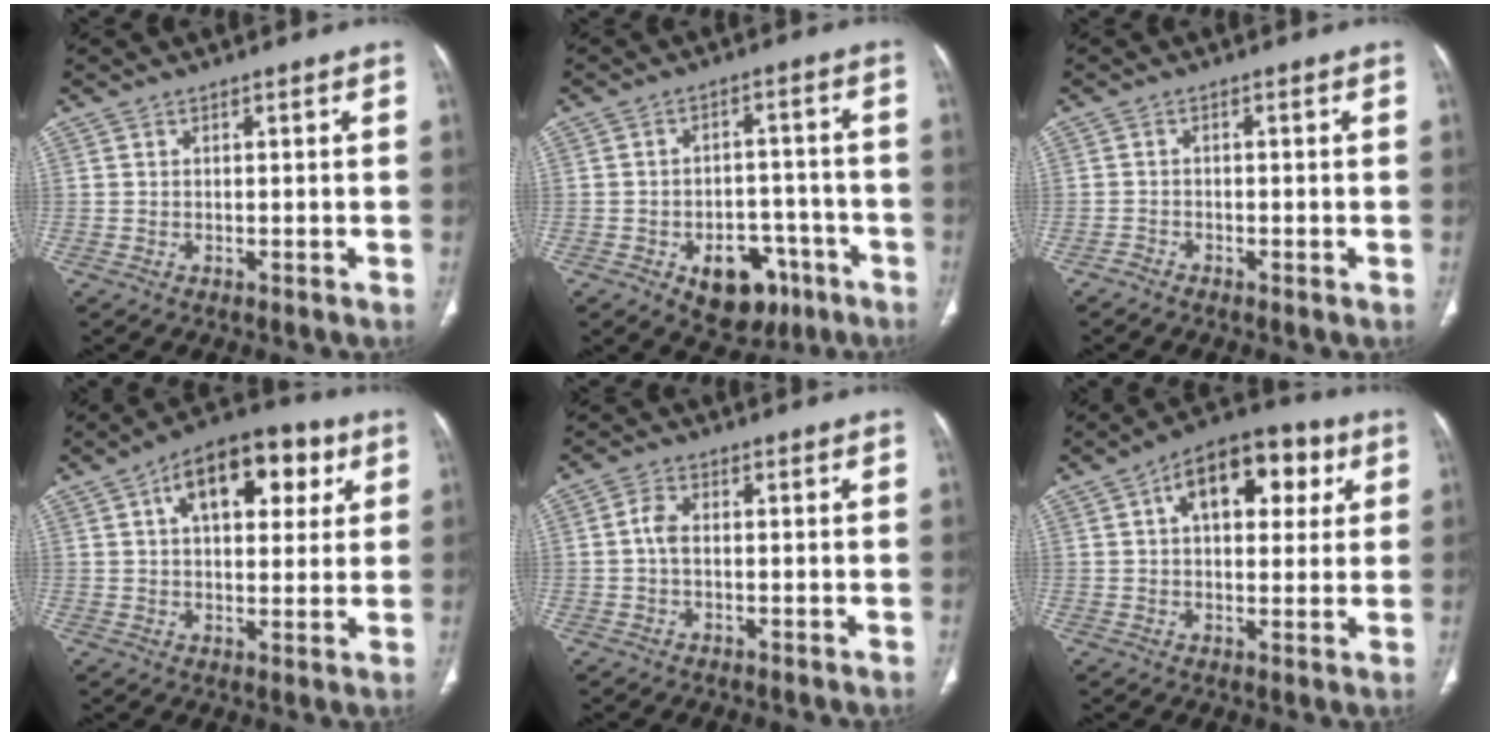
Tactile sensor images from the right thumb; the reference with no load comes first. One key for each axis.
{"total": 11.5, "fx": -5.7, "fy": 7.5, "fz": 6.6, "tx": -0.054, "ty": 0.040, "tz": -0.070}
{"total": 1.1, "fx": -1.0, "fy": 0.3, "fz": 0.3, "tx": -0.009, "ty": -0.002, "tz": -0.025}
{"total": 15.8, "fx": 6.0, "fy": 8.5, "fz": 11.9, "tx": -0.135, "ty": 0.009, "tz": 0.086}
{"total": 3.3, "fx": 0.1, "fy": 1.9, "fz": 2.6, "tx": -0.057, "ty": 0.006, "tz": -0.002}
{"total": 15.1, "fx": 5.2, "fy": 8.5, "fz": 11.4, "tx": -0.127, "ty": 0.015, "tz": 0.072}